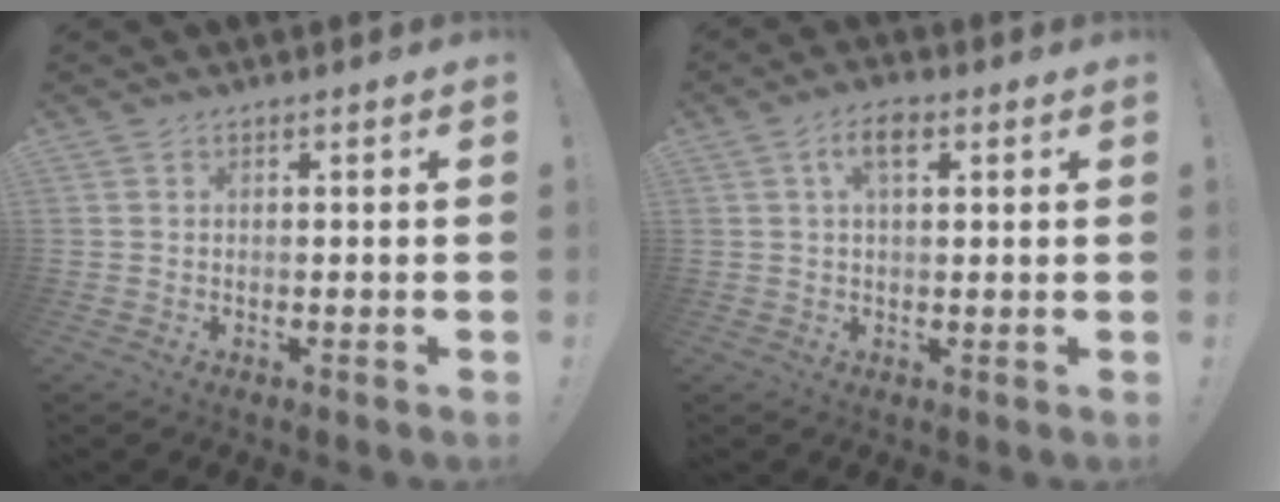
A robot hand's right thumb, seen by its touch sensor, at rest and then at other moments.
{"total": 5.6, "force": [2.1, 2.8, 4.4], "torque": [-0.076, 0.007, 0.034]}